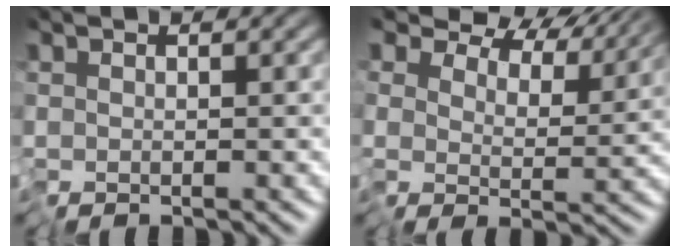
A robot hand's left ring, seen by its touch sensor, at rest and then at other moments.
{"total": 6.6, "force": [5.9, 2.3, 1.6], "torque": [-0.033, 0.005, 0.087]}